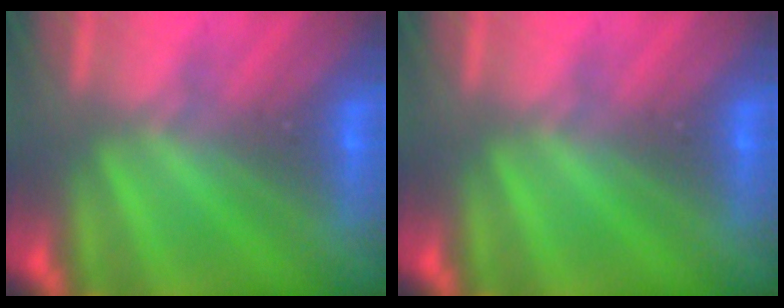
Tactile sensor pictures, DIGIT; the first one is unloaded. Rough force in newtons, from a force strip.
{"total": 0.0}